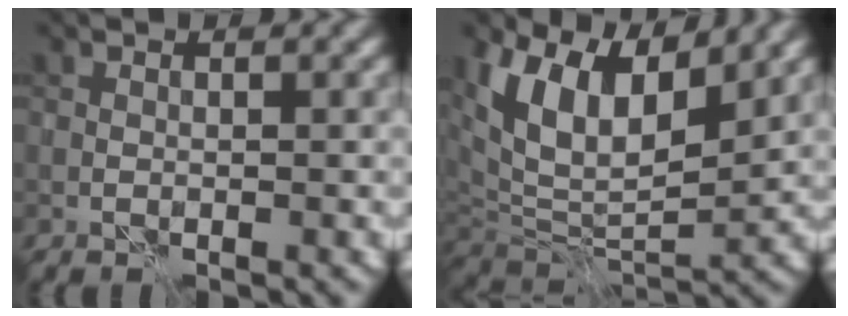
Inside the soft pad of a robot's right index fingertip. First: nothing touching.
{"total": 11.0, "force": [5.4, 5.5, 7.8], "torque": [-0.142, 0.003, 0.094]}